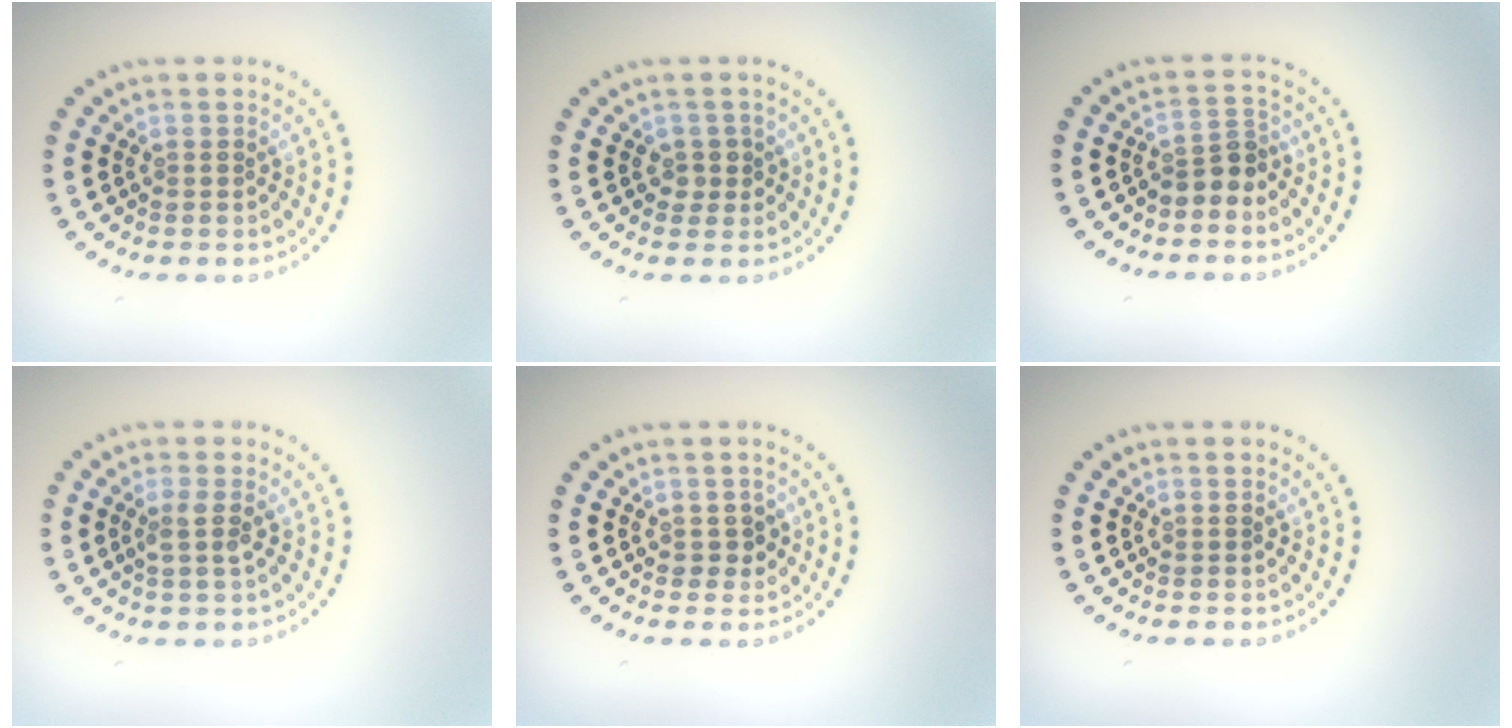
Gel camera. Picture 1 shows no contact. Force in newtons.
{"total": 1.3, "press": 1.1, "slide": 0.7}
{"total": 2.3, "press": 1.8, "slide": 1.4}
{"total": 1.4, "press": 1.1, "slide": 0.9}
{"total": 1.2, "press": 1.0, "slide": 0.6}
{"total": 0.0}